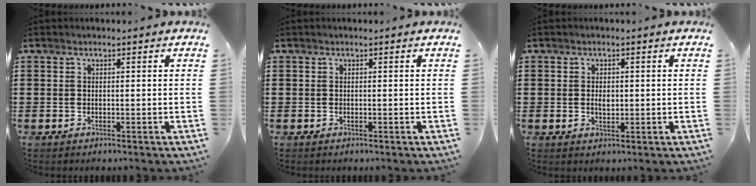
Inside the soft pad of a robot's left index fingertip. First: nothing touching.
{"total": 0.0}
{"total": 1.7, "force": [0.1, 0.9, 1.5], "torque": [-0.030, 0.005, 0.001]}